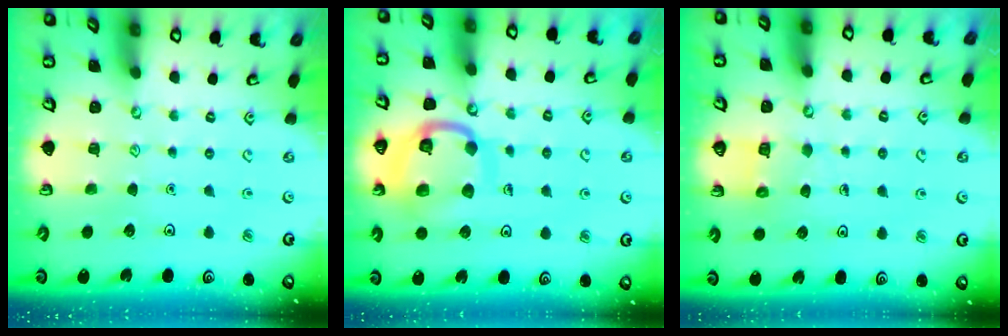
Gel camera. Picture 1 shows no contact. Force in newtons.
{"total": 14.8, "press": 14.7, "slide": 1.6}
{"total": 4.6, "press": 4.6, "slide": 0.3}